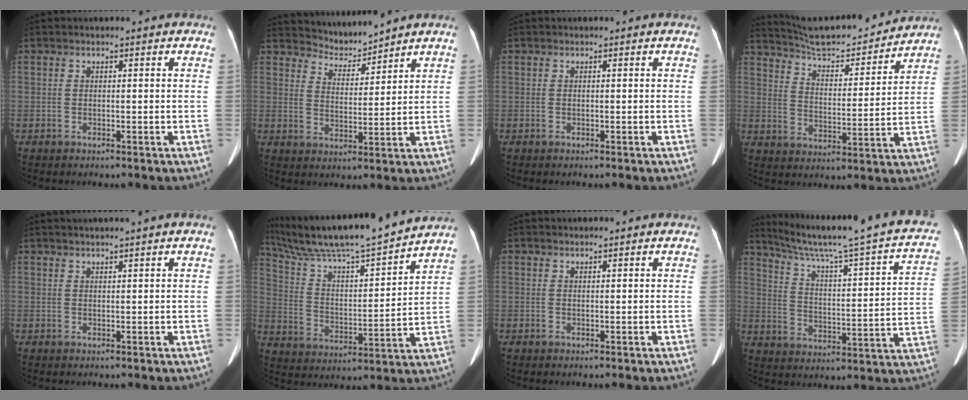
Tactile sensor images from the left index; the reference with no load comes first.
{"total": 4.8, "force": [4.7, 0.0, -0.7], "torque": [0.010, 0.002, 0.090]}
{"total": 0.0}
{"total": 15.7, "force": [14.9, 1.9, 4.5], "torque": [-0.076, -0.004, 0.229]}
{"total": 3.1, "force": [2.4, -0.9, 1.7], "torque": [-0.024, 0.017, 0.045]}
{"total": 19.4, "force": [17.2, 0.1, 9.0], "torque": [-0.164, 0.009, 0.290]}
{"total": 1.1, "force": [1.0, 0.1, 0.4], "torque": [-0.008, 0.016, 0.020]}
{"total": 24.6, "force": [20.3, 1.1, 13.9], "torque": [-0.212, -0.031, 0.267]}